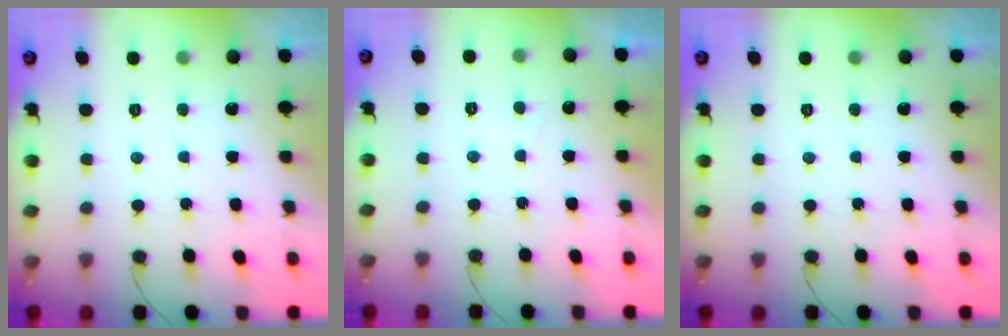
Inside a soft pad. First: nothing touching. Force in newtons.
{"total": 0.9, "press": 0.8, "slide": 0.4}
{"total": 0.0}